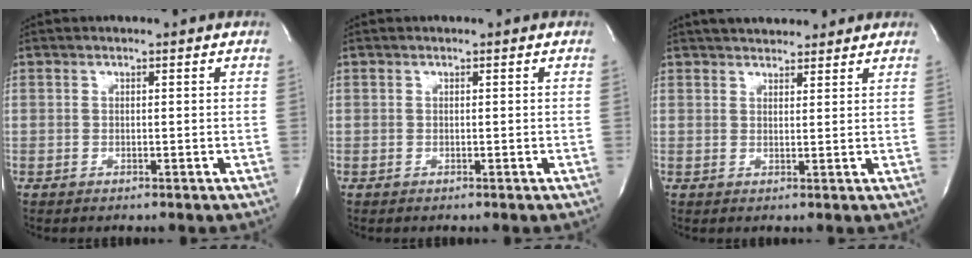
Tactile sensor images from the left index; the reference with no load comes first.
{"total": 0.0}
{"total": 8.1, "force": [7.2, 2.5, 2.8], "torque": [-0.036, 0.021, 0.097]}